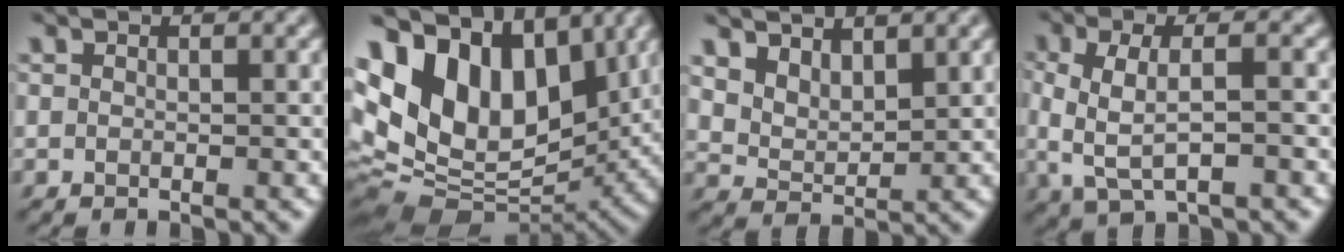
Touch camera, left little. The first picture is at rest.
{"total": 15.7, "force": [3.8, 10.1, 11.5], "torque": [-0.234, 0.029, 0.063]}
{"total": 3.9, "force": [2.9, 1.9, 1.7], "torque": [-0.051, -0.009, 0.063]}
{"total": 4.5, "force": [-0.6, 1.5, 4.2], "torque": [-0.095, 0.000, -0.011]}